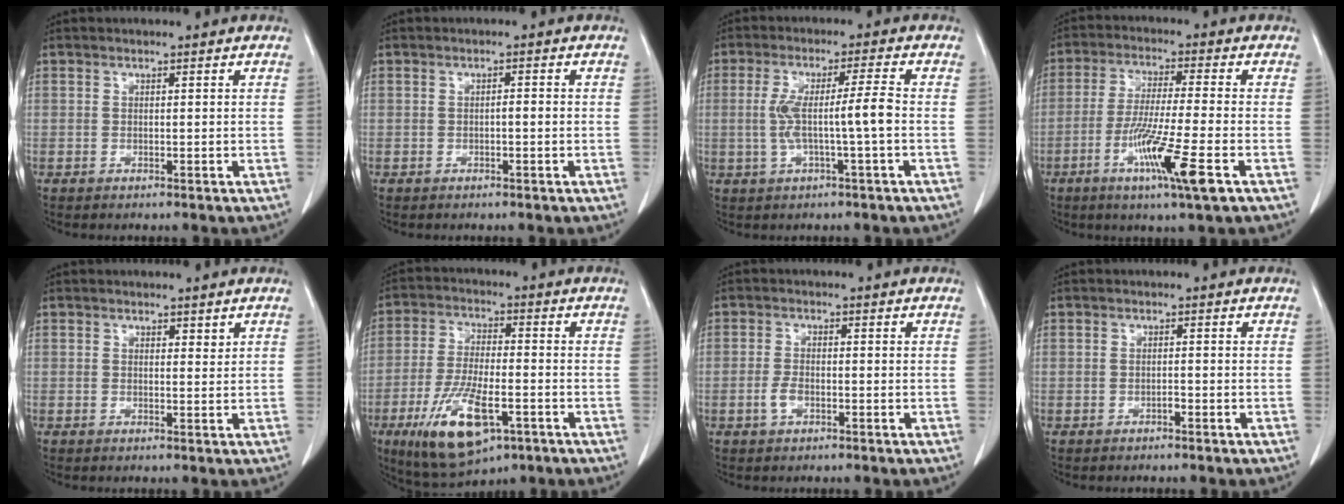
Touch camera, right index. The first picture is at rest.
{"total": 1.0, "force": [-0.3, 0.2, 1.0], "torque": [-0.016, 0.003, -0.004]}
{"total": 6.9, "force": [-0.8, -0.4, 6.8], "torque": [-0.135, 0.013, -0.011]}
{"total": 11.2, "force": [-4.8, -0.6, 10.1], "torque": [-0.189, -0.025, -0.089]}
{"total": 1.0, "force": [0.9, 0.3, 0.4], "torque": [-0.003, -0.006, 0.011]}
{"total": 13.5, "force": [-6.0, 4.6, 11.1], "torque": [-0.220, -0.016, -0.095]}
{"total": 2.4, "force": [-1.0, 1.1, 1.8], "torque": [-0.039, 0.003, -0.020]}
{"total": 0.6, "force": [-0.4, 0.2, 0.4], "torque": [-0.009, 0.001, -0.007]}